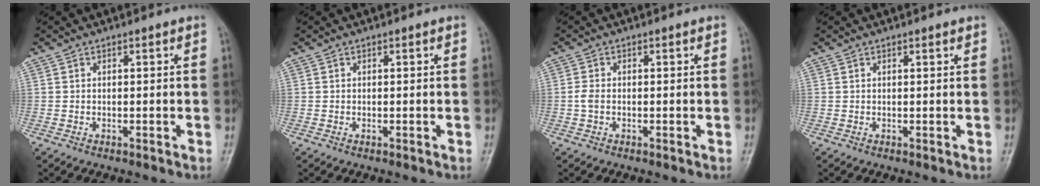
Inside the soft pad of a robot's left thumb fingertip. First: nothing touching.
{"total": 0.0}
{"total": 1.7, "force": [-0.3, 1.1, 1.3], "torque": [-0.026, 0.005, -0.007]}
{"total": 0.6, "force": [0.5, 0.1, 0.4], "torque": [-0.008, -0.003, 0.007]}